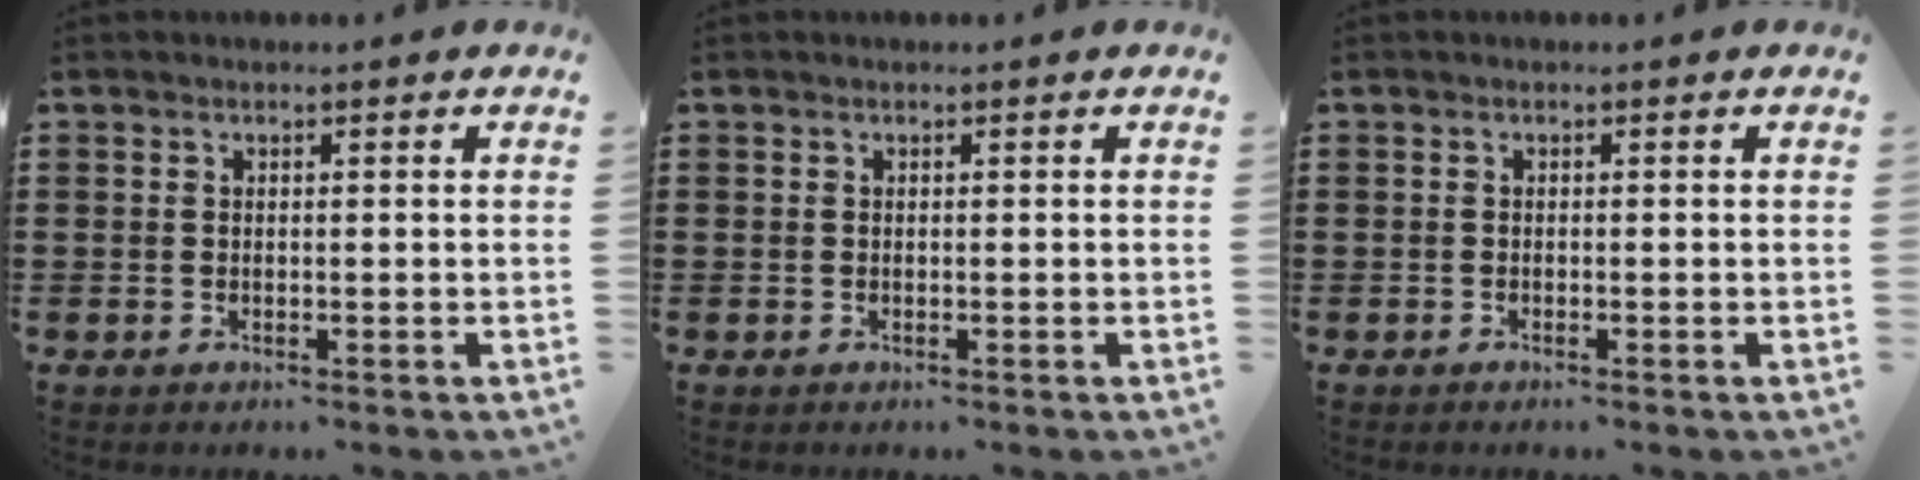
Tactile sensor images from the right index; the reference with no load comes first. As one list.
[{"total": 0.0}, {"total": 0.0}]